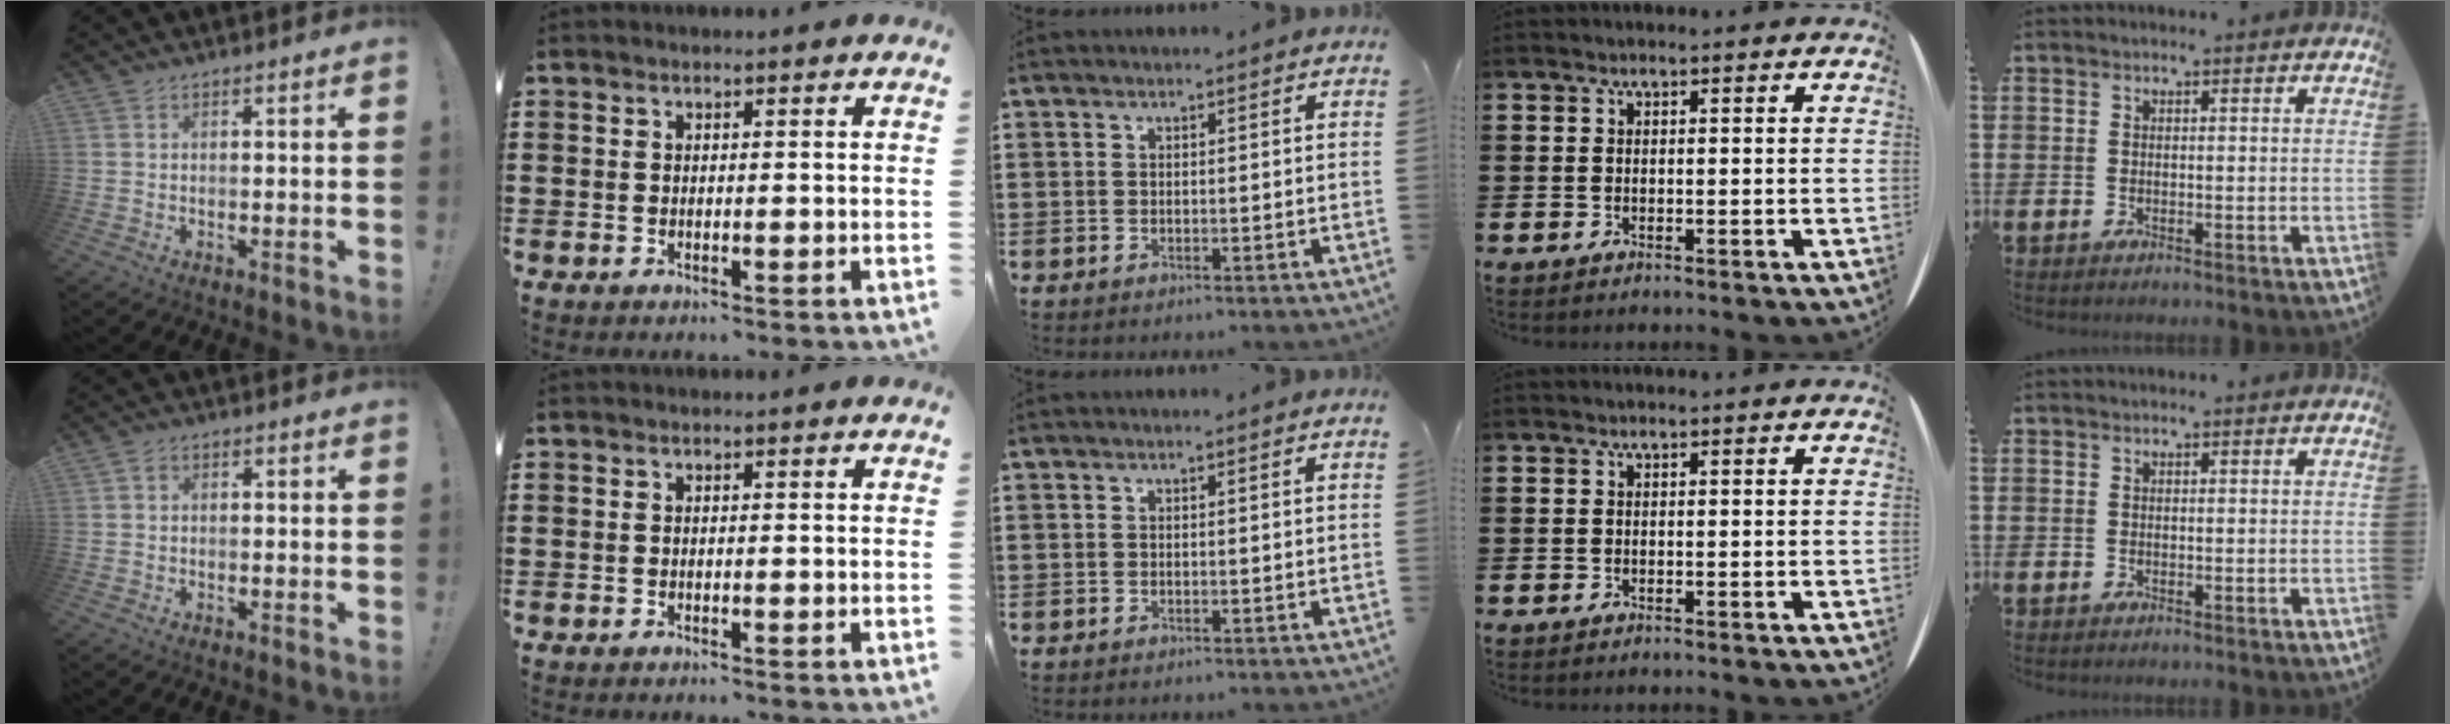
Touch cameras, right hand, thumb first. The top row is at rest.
{"thumb": {"total": 1.3, "force": [-0.5, 1.0, 0.7], "torque": [-0.013, 0.007, -0.010]}}